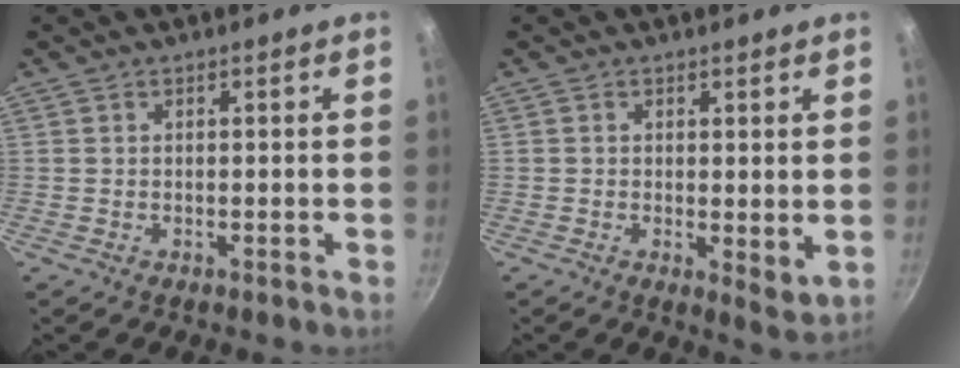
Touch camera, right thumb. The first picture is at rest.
{"total": 4.1, "force": [0.5, 1.8, 3.6], "torque": [-0.052, -0.015, 0.009]}